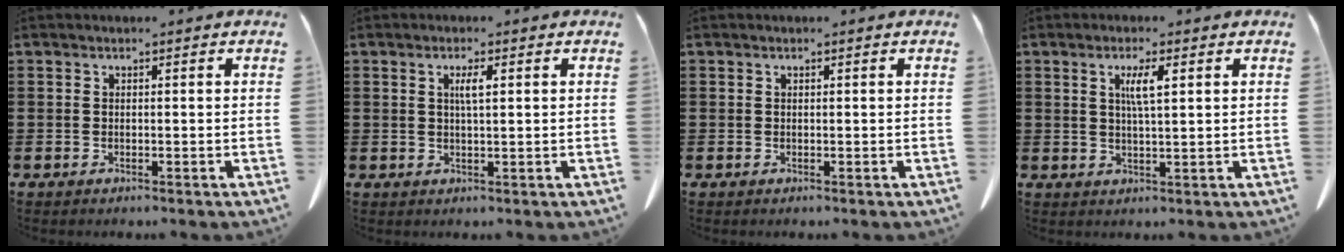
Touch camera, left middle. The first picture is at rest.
{"total": 2.3, "force": [0.6, 0.2, 2.2], "torque": [-0.044, 0.001, 0.008]}
{"total": 0.0}
{"total": 3.5, "force": [1.2, 0.4, 3.3], "torque": [-0.067, 0.003, 0.017]}